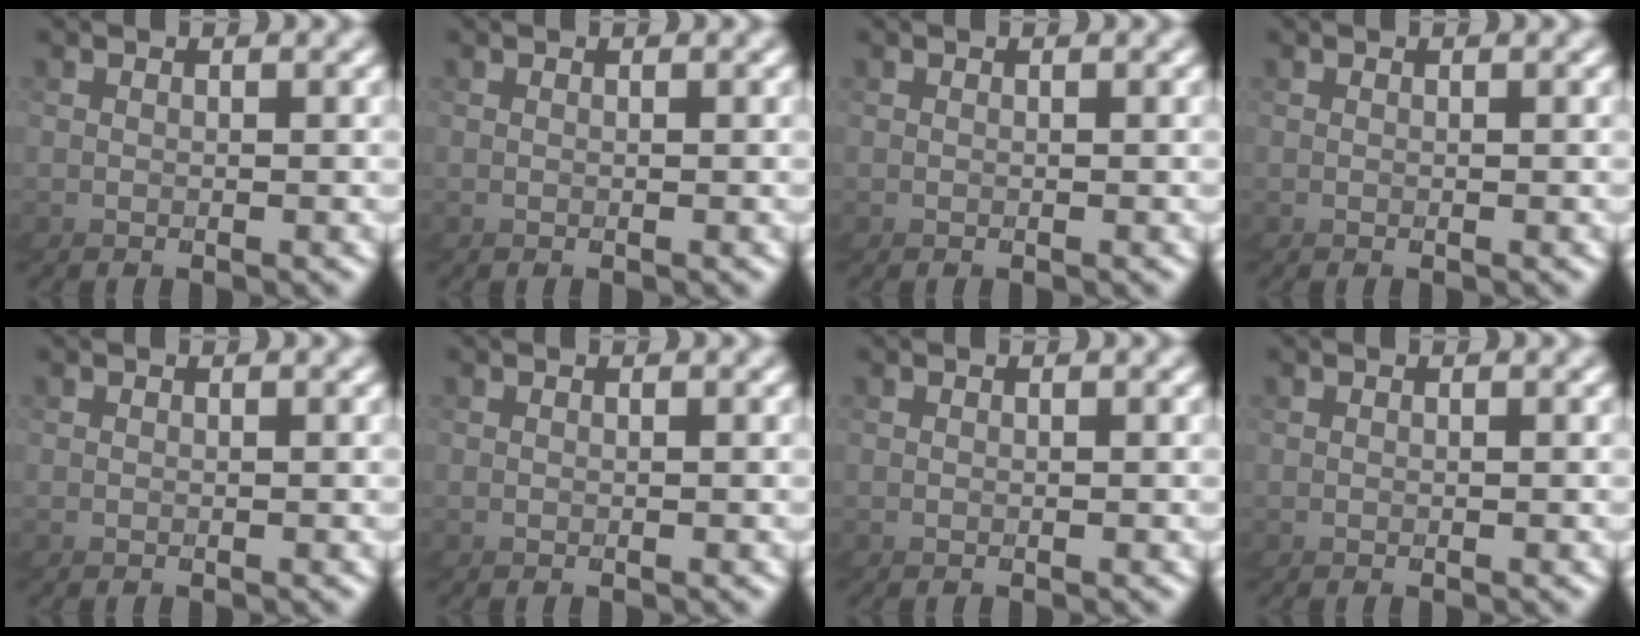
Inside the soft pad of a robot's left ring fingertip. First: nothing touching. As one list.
[{"total": 0.0}, {"total": 1.0, "force": [0.1, -1.0, -0.3], "torque": [0.016, -0.002, 0.007]}, {"total": 0.0}, {"total": 0.0}, {"total": 0.0}, {"total": 0.0}, {"total": 0.0}]